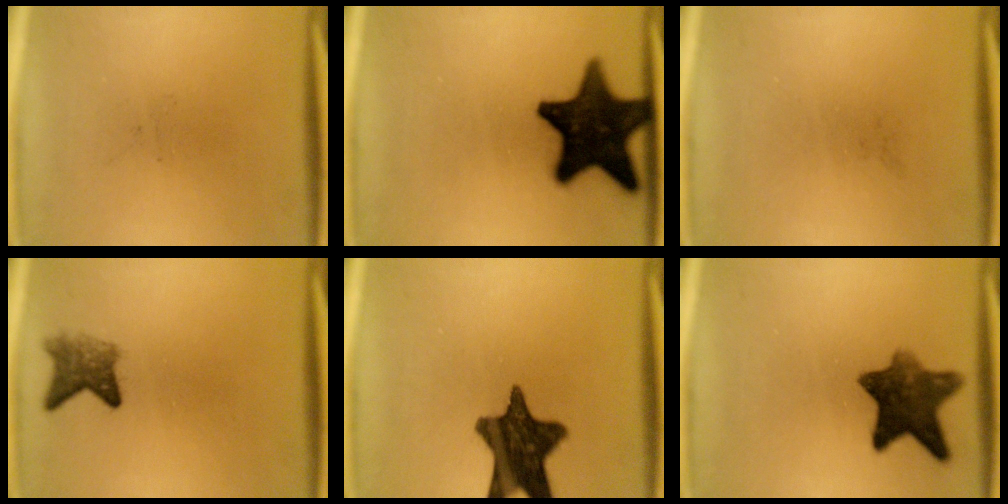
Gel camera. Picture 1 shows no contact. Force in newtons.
{"total": 18.0}
{"total": 0.0}
{"total": 3.7}
{"total": 13.8}
{"total": 9.9}